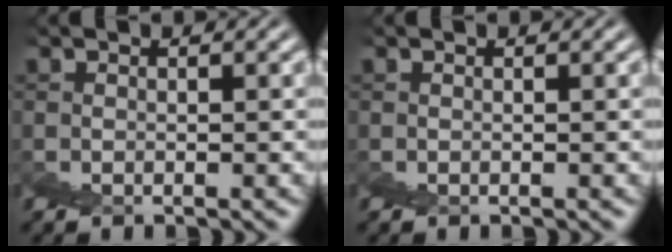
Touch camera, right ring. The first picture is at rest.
{"total": 0.0}